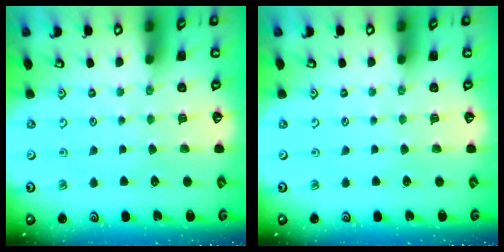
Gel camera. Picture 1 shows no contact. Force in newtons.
{"total": 0.0}